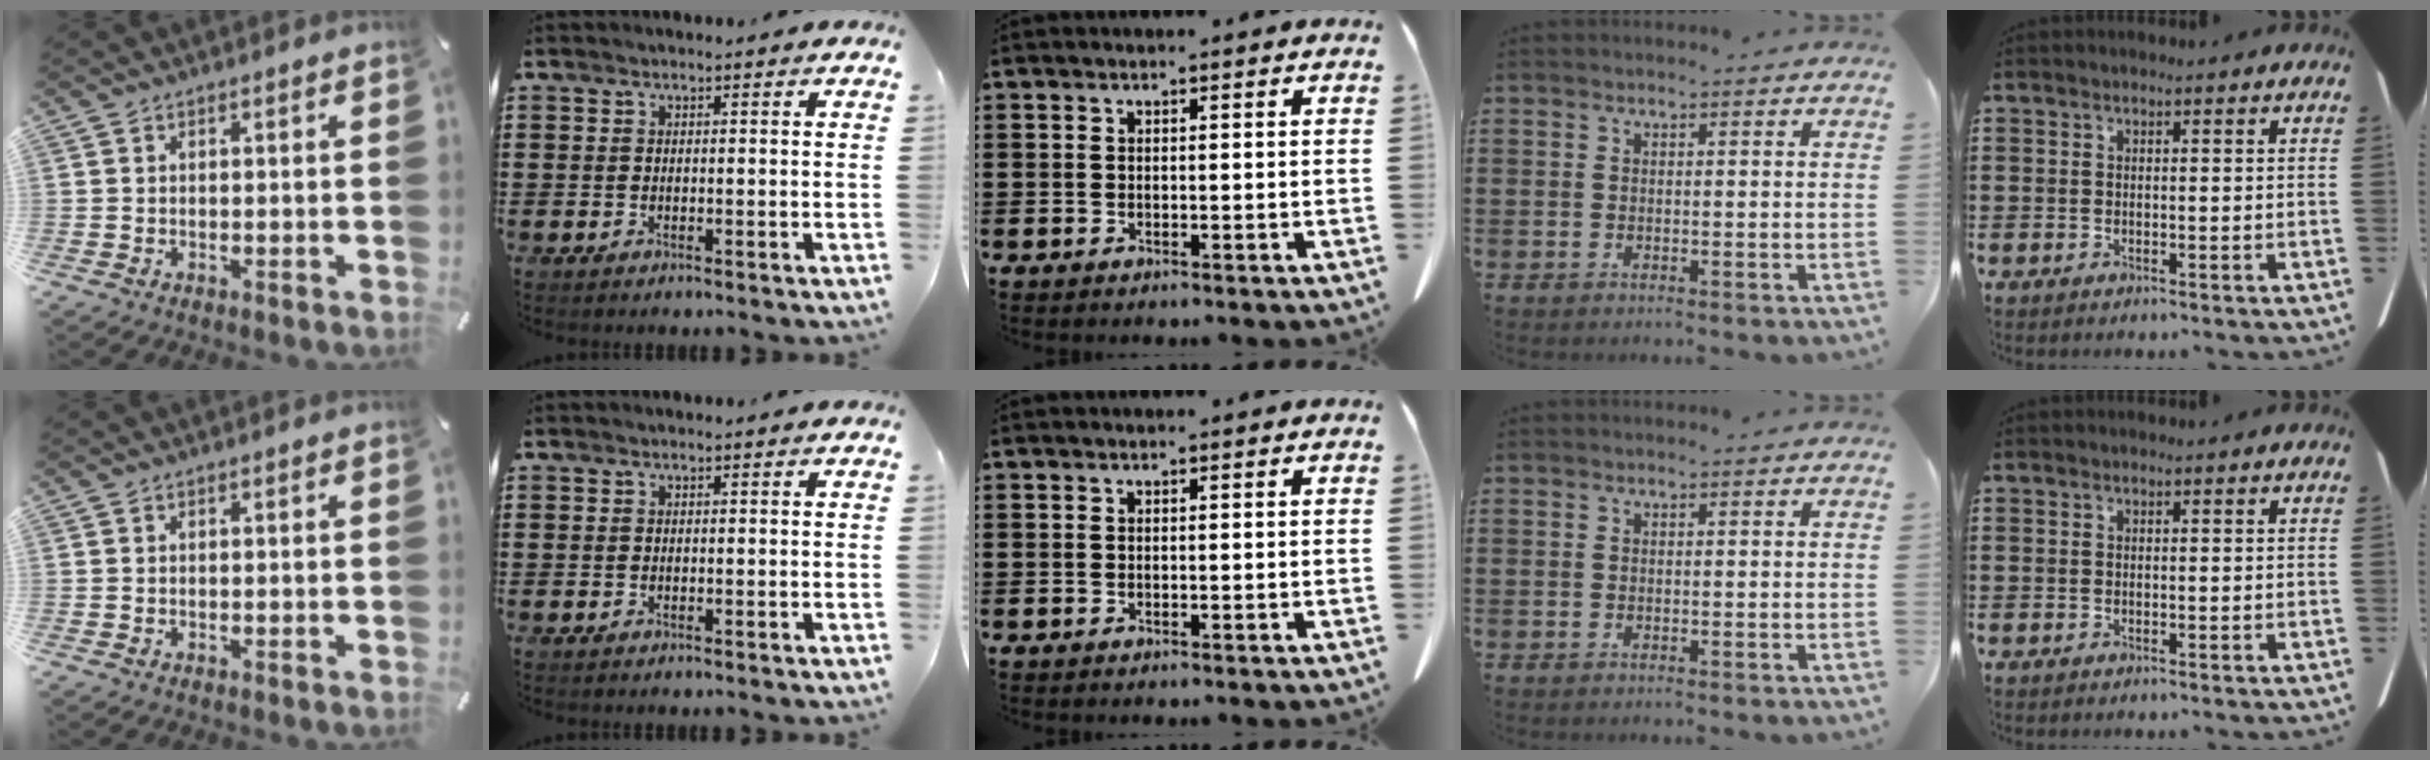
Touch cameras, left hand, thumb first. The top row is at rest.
{}